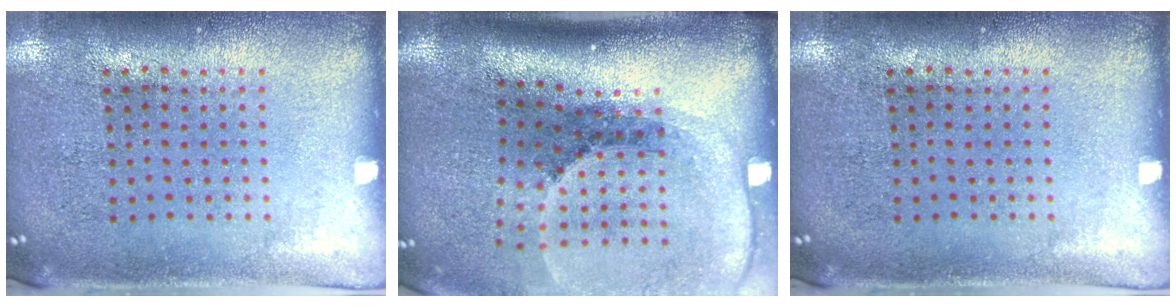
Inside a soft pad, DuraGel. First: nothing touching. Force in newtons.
{"total": 2.7, "press": 1.8, "slide": 2.0}
{"total": 0.0}